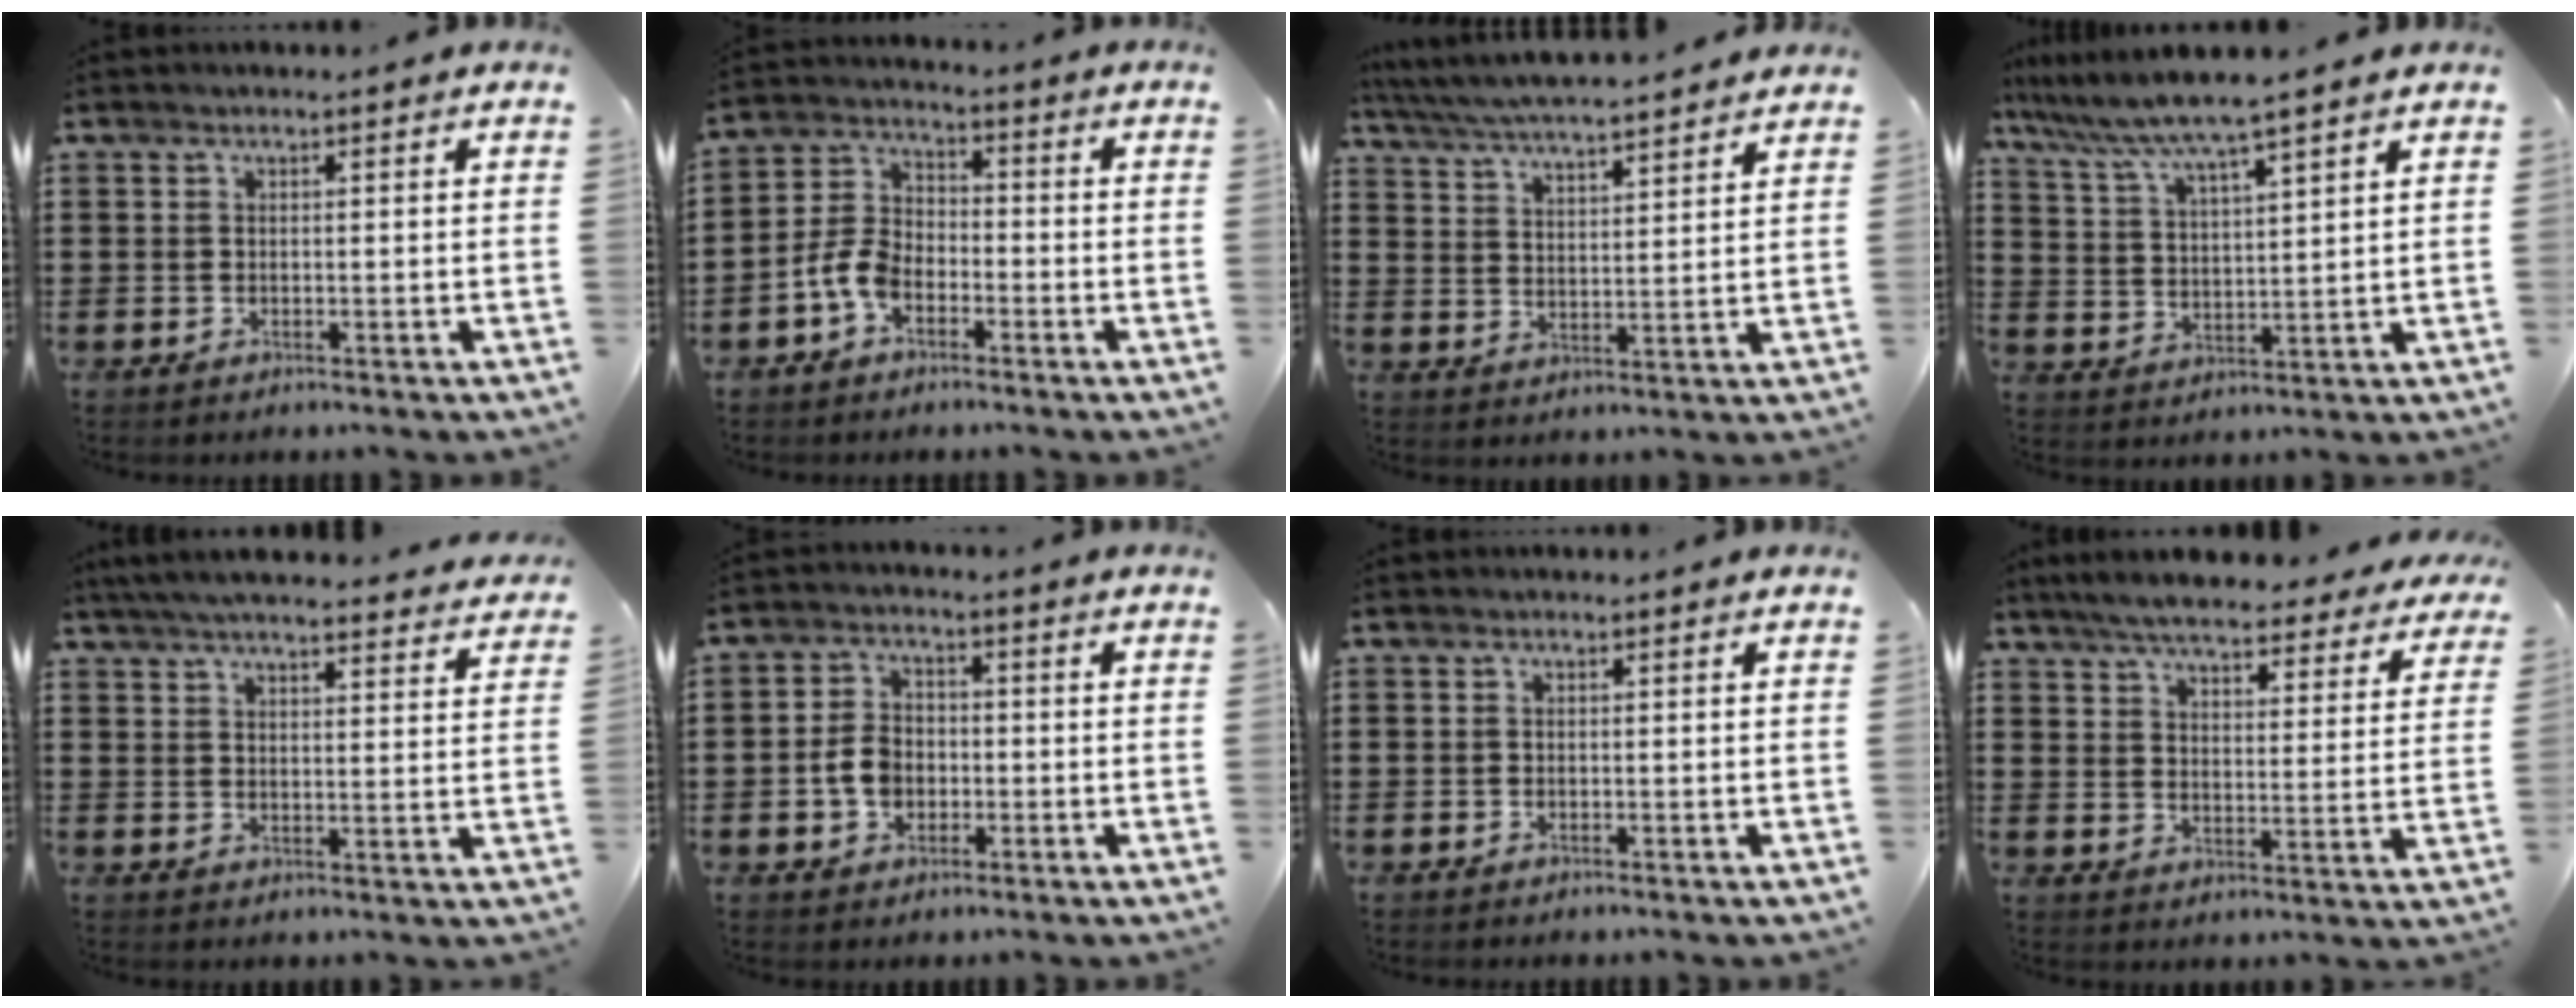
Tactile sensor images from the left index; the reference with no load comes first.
{"total": 5.9, "force": [-3.1, 3.5, 3.6], "torque": [-0.098, 0.007, -0.066]}
{"total": 5.3, "force": [5.2, -0.1, 1.3], "torque": [-0.050, -0.030, 0.088]}
{"total": 6.1, "force": [5.3, -0.3, 3.0], "torque": [-0.079, -0.027, 0.089]}
{"total": 5.4, "force": [5.1, 0.1, 1.9], "torque": [-0.053, -0.021, 0.092]}
{"total": 4.9, "force": [-1.1, 3.6, 3.0], "torque": [-0.075, 0.005, -0.025]}
{"total": 0.0}
{"total": 6.3, "force": [5.9, 0.5, 2.0], "torque": [-0.067, -0.031, 0.103]}